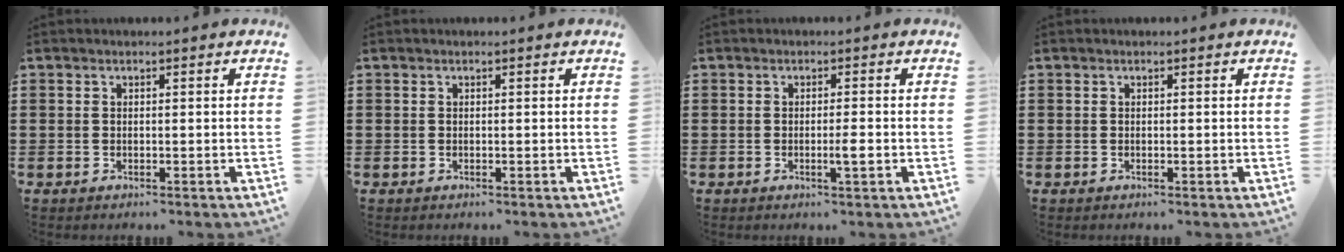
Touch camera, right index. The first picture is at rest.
{"total": 0.0}
{"total": 2.4, "force": [-0.7, 0.2, 2.3], "torque": [-0.045, -0.006, -0.015]}
{"total": 0.0}